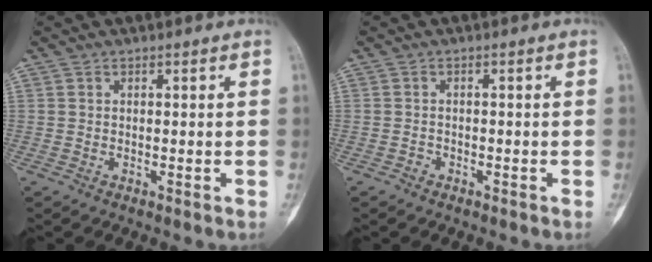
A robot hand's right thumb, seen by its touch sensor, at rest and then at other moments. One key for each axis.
{"total": 0.8, "fx": -0.6, "fy": 0.6, "fz": 0.1, "tx": 0.001, "ty": 0.003, "tz": -0.017}